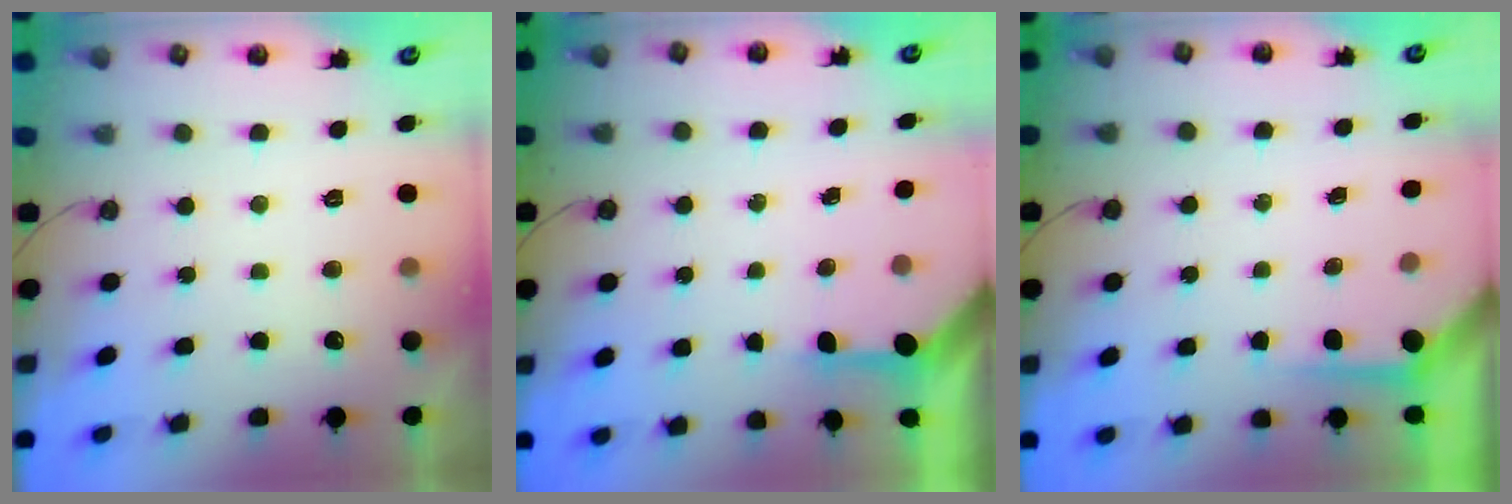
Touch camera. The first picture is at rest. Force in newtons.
{"total": 3.5, "press": 3.5, "slide": 0.4}
{"total": 3.7, "press": 3.7, "slide": 0.4}